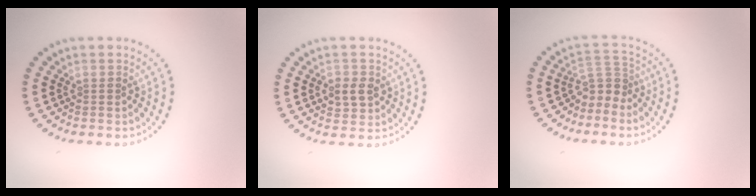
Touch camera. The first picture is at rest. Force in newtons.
{"total": 2.6, "press": 2.5, "slide": 0.5}
{"total": 2.7, "press": 2.0, "slide": 1.9}